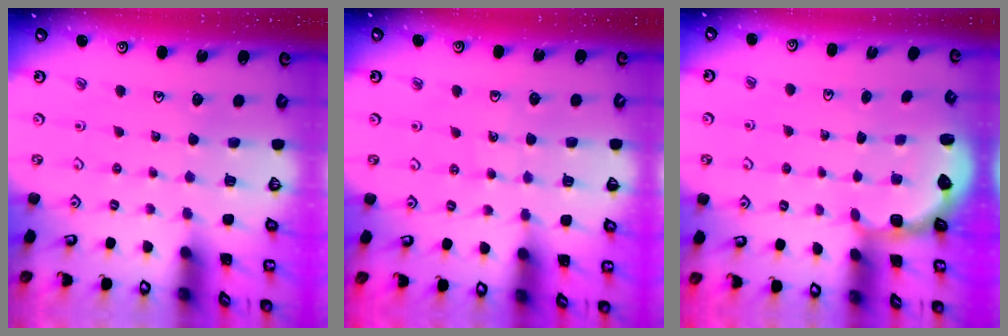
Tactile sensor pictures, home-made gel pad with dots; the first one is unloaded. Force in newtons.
{"total": 5.4, "press": 5.2, "slide": 1.6}
{"total": 2.9, "press": 2.4, "slide": 1.6}